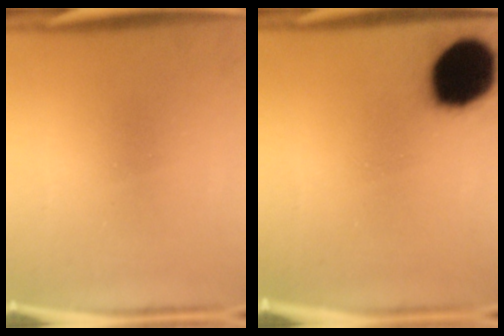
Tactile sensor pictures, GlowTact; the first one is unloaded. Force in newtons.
{"total": 19.0}